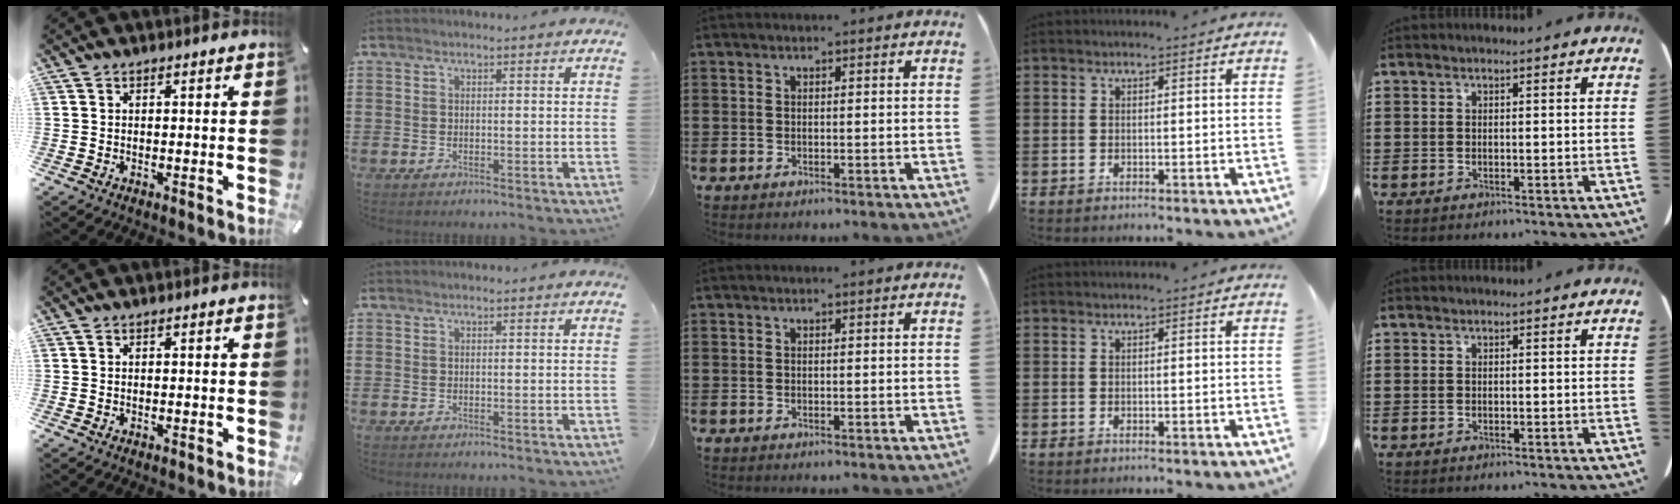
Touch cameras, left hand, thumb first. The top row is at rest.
{}